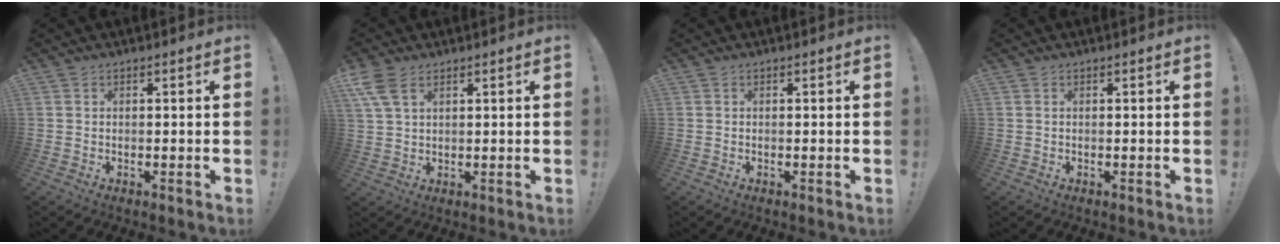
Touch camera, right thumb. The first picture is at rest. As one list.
[{"total": 6.8, "force": [3.7, 3.5, 4.6], "torque": [-0.092, -0.010, 0.072]}, {"total": 0.0}, {"total": 0.0}]